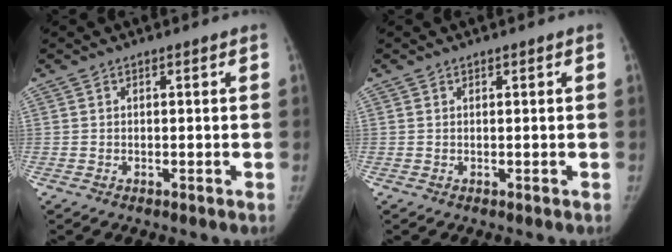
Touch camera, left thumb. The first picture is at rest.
{"total": 0.0}